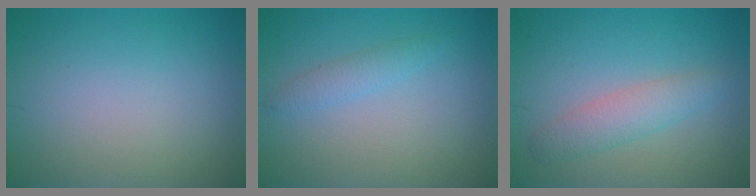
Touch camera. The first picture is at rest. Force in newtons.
{"total": 1.5, "press": 1.5, "slide": 0.0}
{"total": 2.8, "press": 2.8, "slide": 0.0}